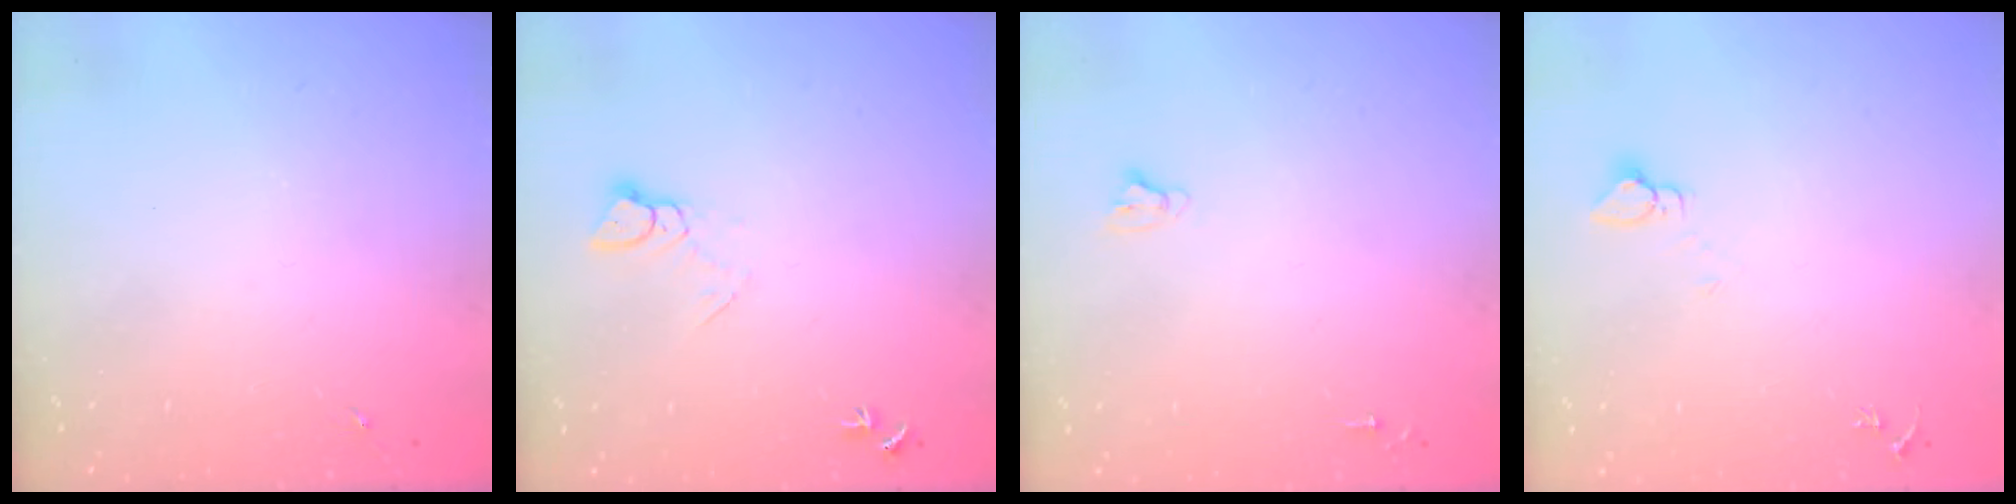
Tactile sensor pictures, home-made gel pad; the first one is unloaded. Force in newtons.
{"total": 5.5, "press": 5.5, "slide": 0.5}
{"total": 2.7, "press": 2.7, "slide": 0.2}
{"total": 2.7, "press": 2.7, "slide": 0.1}